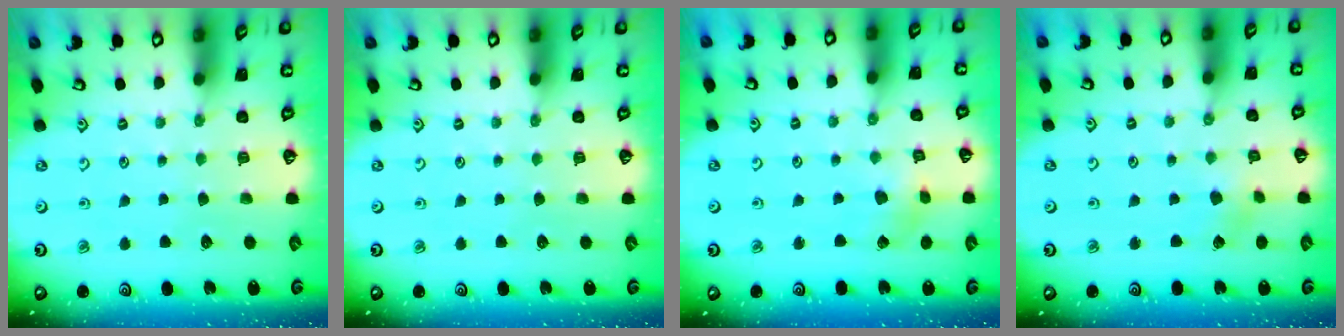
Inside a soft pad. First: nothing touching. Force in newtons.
{"total": 0.0}
{"total": 2.7, "press": 2.7, "slide": 0.5}
{"total": 2.2, "press": 2.2, "slide": 0.3}